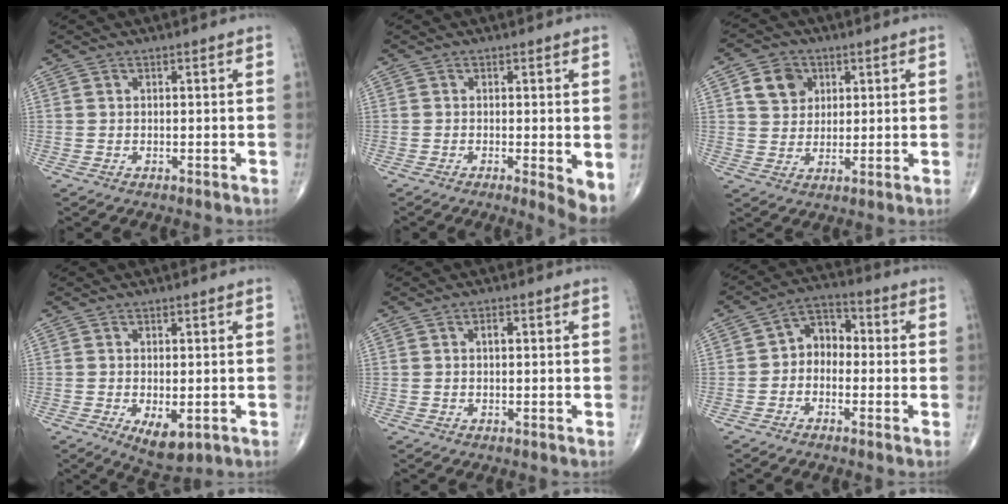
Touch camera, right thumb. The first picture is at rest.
{"total": 4.1, "force": [-0.3, 1.0, 4.0], "torque": [-0.057, -0.013, -0.008]}
{"total": 6.9, "force": [2.5, 5.8, 2.7], "torque": [-0.019, -0.008, 0.044]}
{"total": 5.5, "force": [-1.6, 2.6, 4.6], "torque": [-0.065, -0.012, -0.013]}
{"total": 1.4, "force": [0.3, 0.7, 1.2], "torque": [-0.019, 0.001, 0.004]}
{"total": 6.2, "force": [-0.8, 4.8, 3.9], "torque": [-0.033, 0.029, -0.033]}